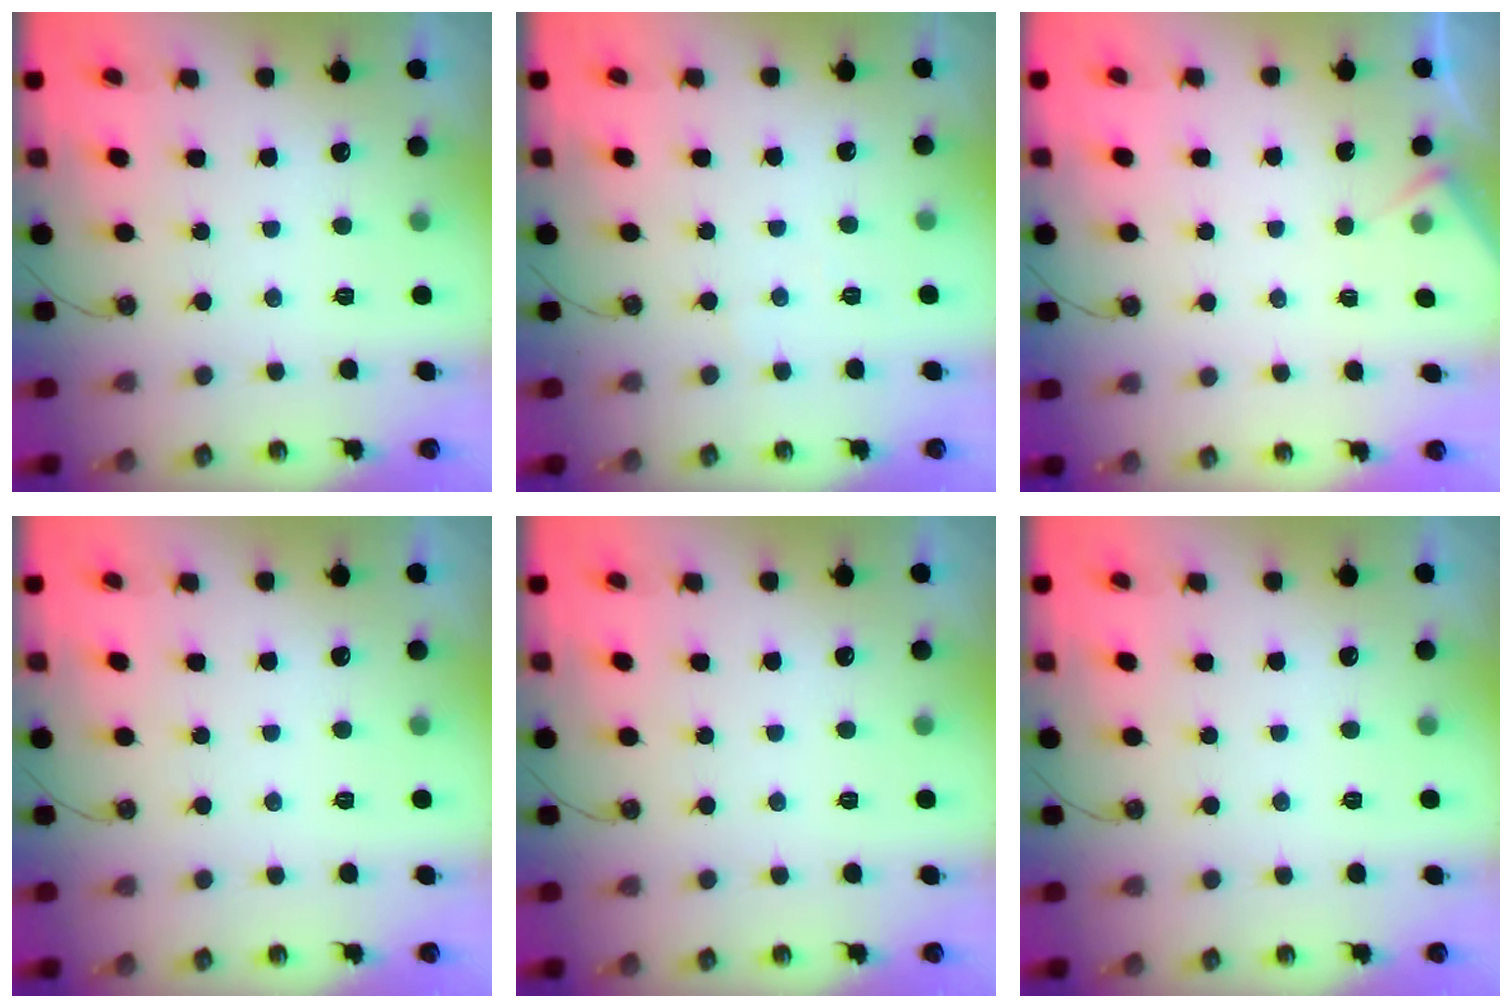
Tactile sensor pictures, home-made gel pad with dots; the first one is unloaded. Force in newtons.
{"total": 4.1, "press": 4.0, "slide": 0.6}
{"total": 4.8, "press": 4.7, "slide": 0.6}
{"total": 0.0}
{"total": 0.0}
{"total": 0.0}